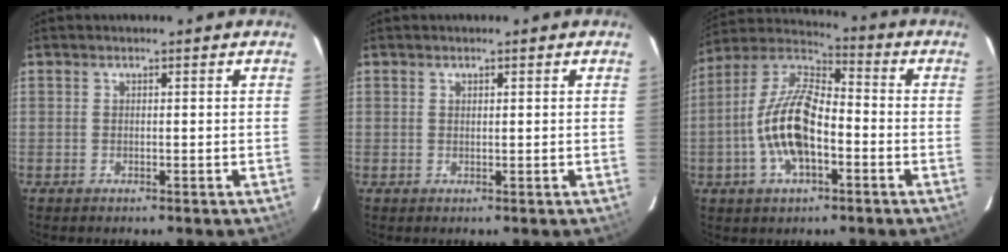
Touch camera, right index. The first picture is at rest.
{"total": 0.5, "force": [0.4, 0.2, 0.3], "torque": [-0.005, 0.002, 0.008]}
{"total": 14.6, "force": [-4.0, 6.6, 12.4], "torque": [-0.254, 0.007, -0.077]}